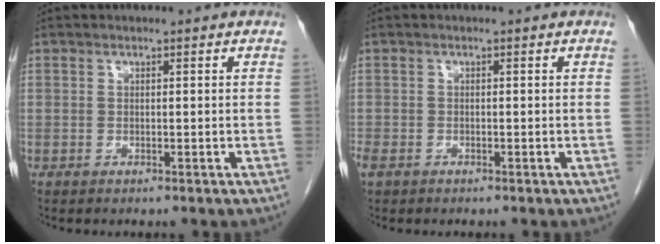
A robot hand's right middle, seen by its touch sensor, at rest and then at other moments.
{"total": 1.9, "force": [-1.2, 1.1, 0.9], "torque": [-0.025, -0.005, -0.019]}